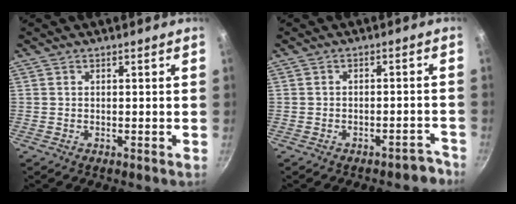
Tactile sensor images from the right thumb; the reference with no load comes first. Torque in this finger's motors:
{"motor_torque": [-0.26, -0.03, -0.26, 0.14, 0.07]}